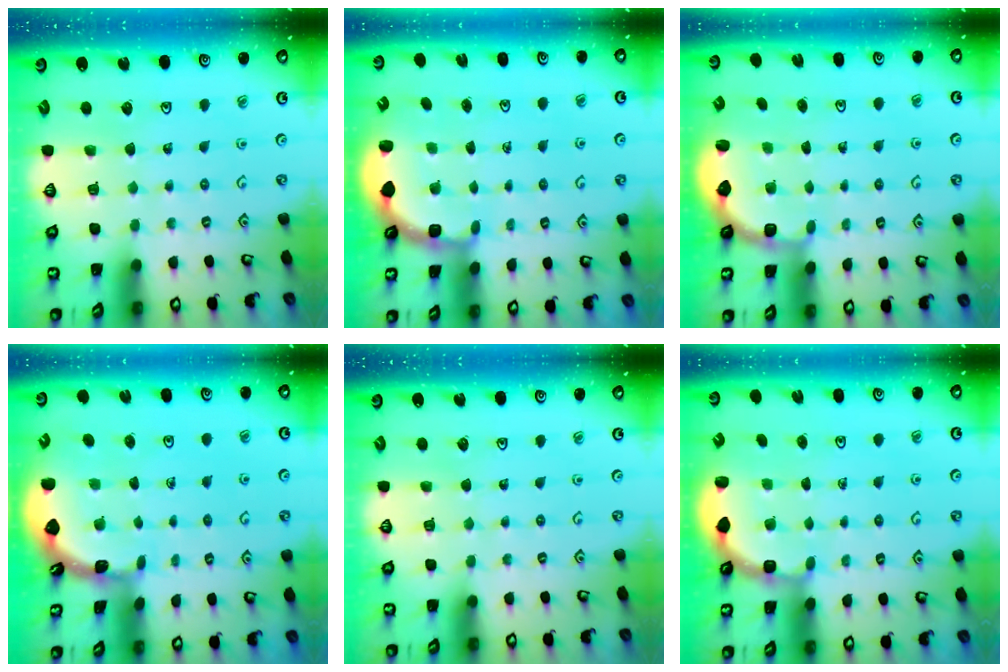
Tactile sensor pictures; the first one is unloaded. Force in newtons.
{"total": 2.5, "press": 2.2, "slide": 1.2}
{"total": 2.9, "press": 2.4, "slide": 1.6}
{"total": 1.7, "press": 1.7, "slide": 0.1}
{"total": 0.0}
{"total": 2.7, "press": 2.3, "slide": 1.5}